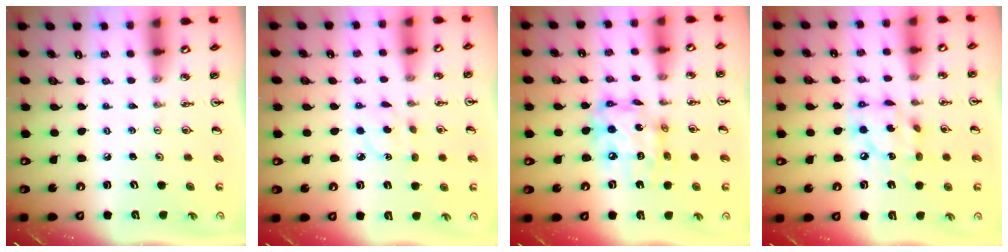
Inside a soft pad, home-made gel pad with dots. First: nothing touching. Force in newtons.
{"total": 3.6, "press": 3.5, "slide": 0.7}
{"total": 13.6, "press": 13.5, "slide": 1.7}
{"total": 12.8, "press": 12.7, "slide": 0.9}